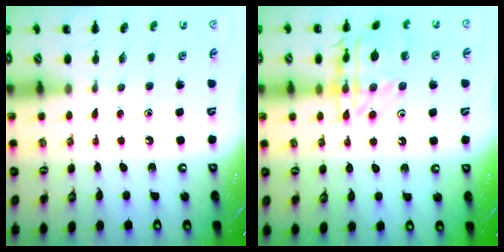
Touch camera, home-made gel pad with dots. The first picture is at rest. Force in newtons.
{"total": 15.6, "press": 15.5, "slide": 1.3}